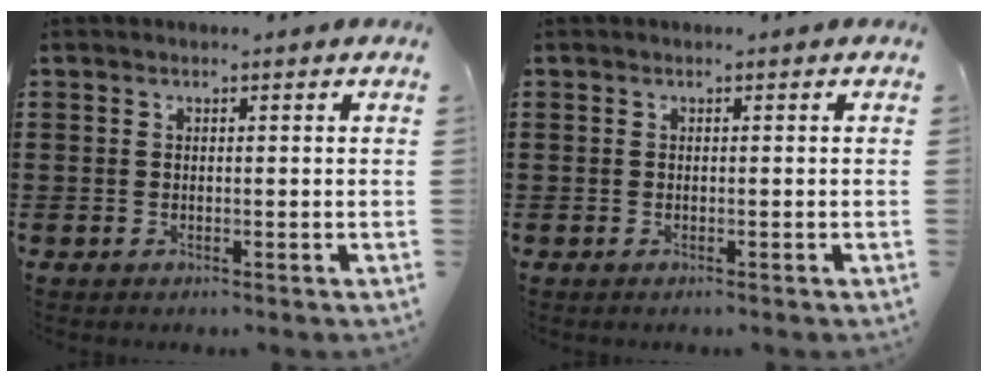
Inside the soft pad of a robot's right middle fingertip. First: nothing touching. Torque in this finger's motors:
{"motor_torque": [-0.05, 0.11, 0.23, 0.06]}